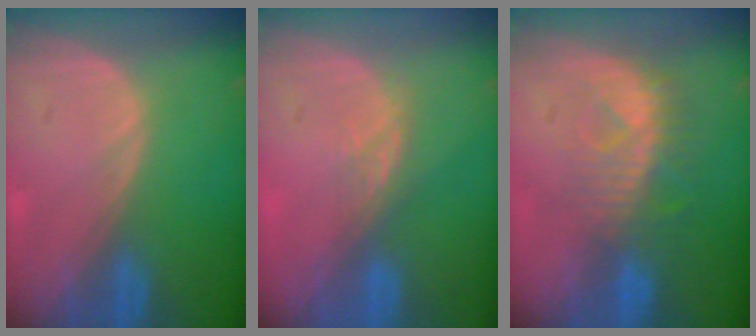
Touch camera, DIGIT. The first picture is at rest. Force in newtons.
{"total": 2.5, "press": 2.1, "slide": 1.4}
{"total": 8.1, "press": 7.4, "slide": 3.3}